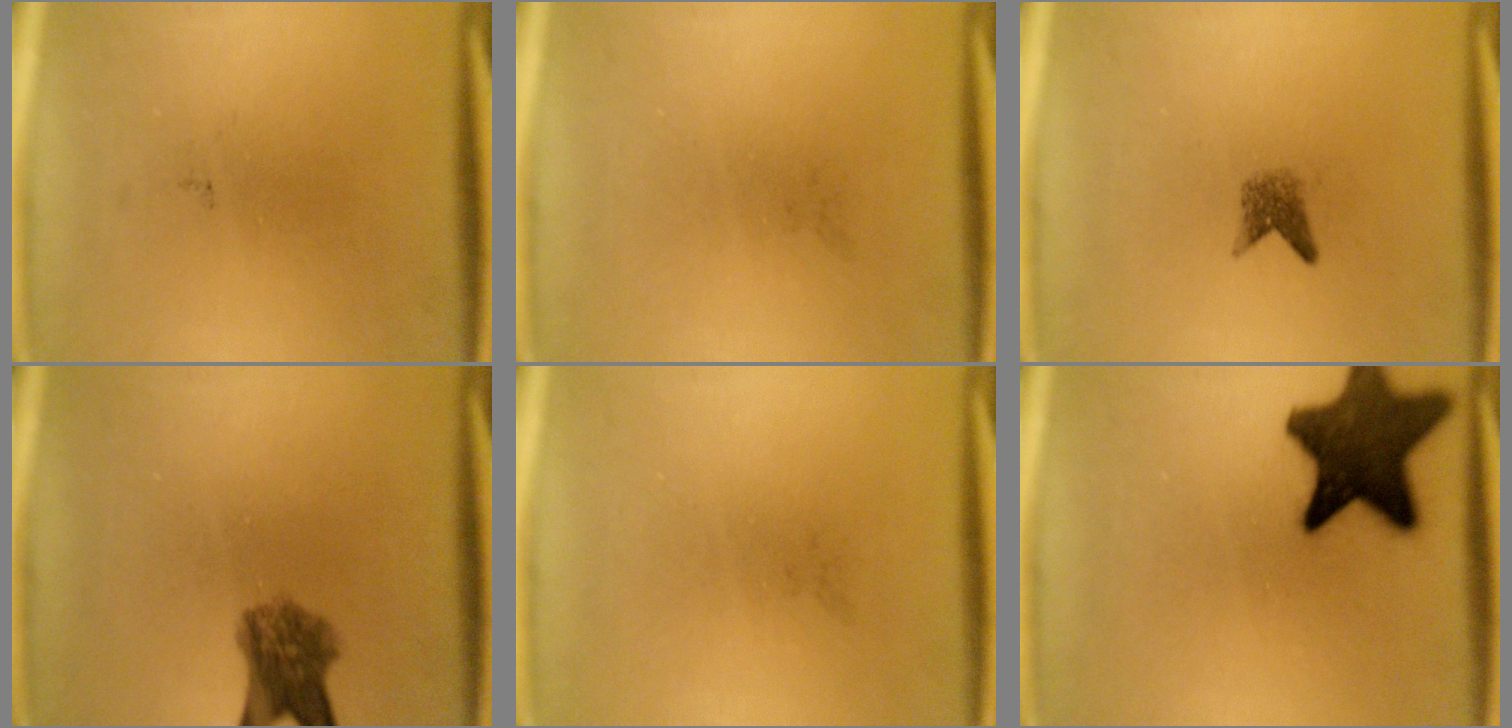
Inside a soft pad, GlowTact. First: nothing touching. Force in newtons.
{"total": 0.0}
{"total": 1.9}
{"total": 5.9}
{"total": 0.0}
{"total": 15.3}